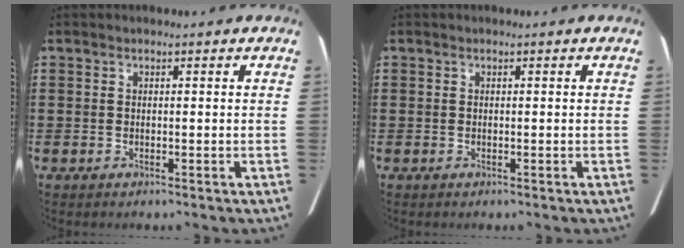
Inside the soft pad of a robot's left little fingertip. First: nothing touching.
{"total": 0.0}